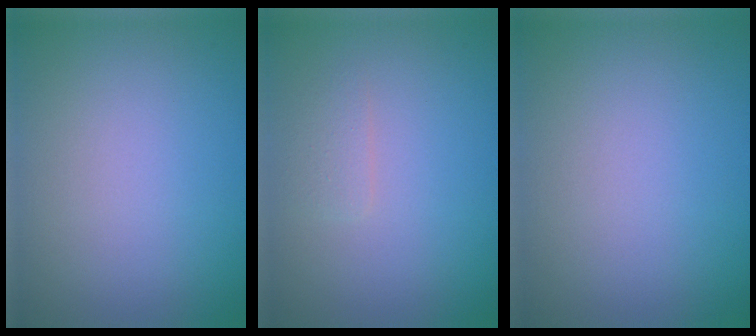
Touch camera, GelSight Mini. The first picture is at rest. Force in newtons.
{"total": 1.0, "press": 1.0, "slide": 0.0}
{"total": 0.0}